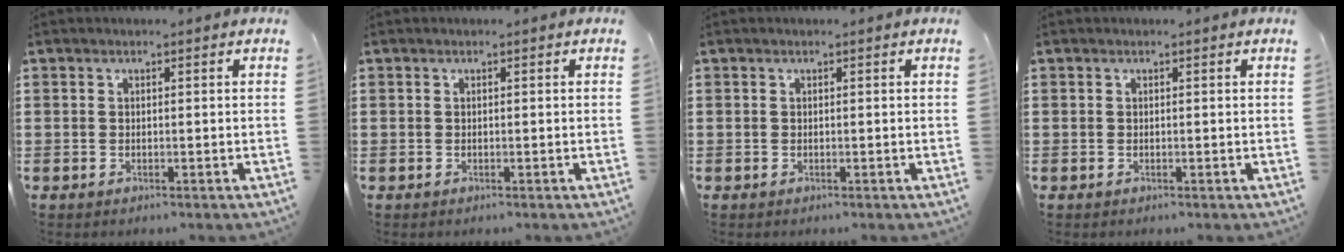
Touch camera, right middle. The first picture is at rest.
{"total": 0.0}
{"total": 0.0}
{"total": 0.0}